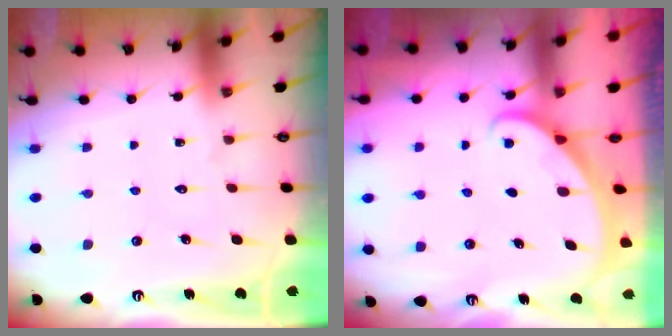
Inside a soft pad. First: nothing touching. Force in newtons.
{"total": 1.3, "press": 1.3, "slide": 0.0}